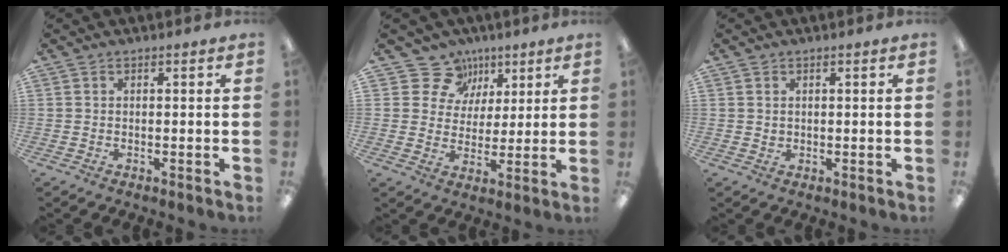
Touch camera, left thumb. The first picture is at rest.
{"total": 10.6, "force": [6.1, 8.5, 1.5], "torque": [-0.030, -0.042, 0.116]}
{"total": 0.9, "force": [0.4, 0.8, 0.0], "torque": [0.000, 0.002, 0.008]}